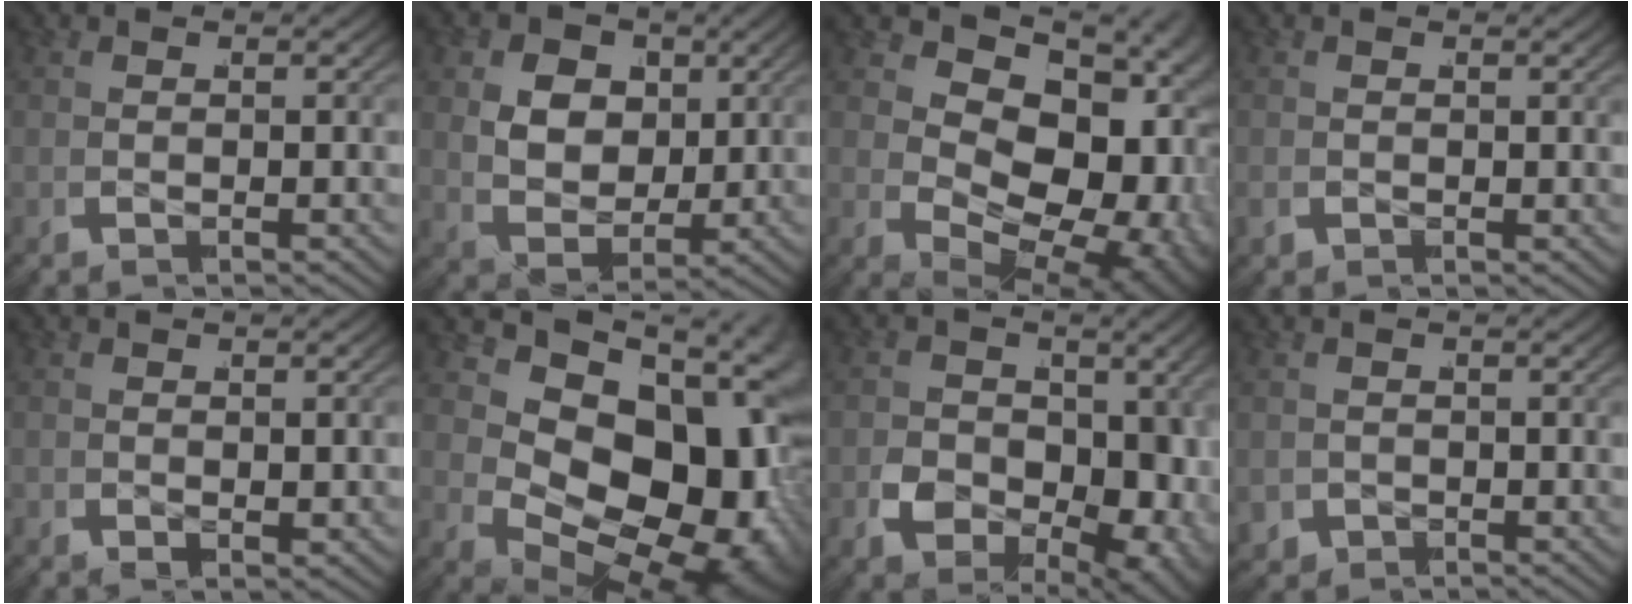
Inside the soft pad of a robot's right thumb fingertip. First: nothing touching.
{"total": 9.7, "force": [1.0, 7.6, 6.0], "torque": [-0.143, -0.032, 0.022]}
{"total": 18.5, "force": [-0.4, 12.4, 13.8], "torque": [-0.247, -0.032, 0.007]}
{"total": 0.7, "force": [0.1, 0.7, 0.1], "torque": [-0.002, -0.005, 0.003]}
{"total": 0.9, "force": [-0.1, 0.7, 0.5], "torque": [-0.009, -0.011, 0.002]}
{"total": 23.2, "force": [-2.4, 15.3, 17.3], "torque": [-0.307, -0.062, -0.006]}
{"total": 12.9, "force": [-1.8, 9.5, 8.6], "torque": [-0.169, -0.053, -0.007]}
{"total": 1.9, "force": [-0.3, 1.9, 0.4], "torque": [-0.011, -0.006, 0.001]}